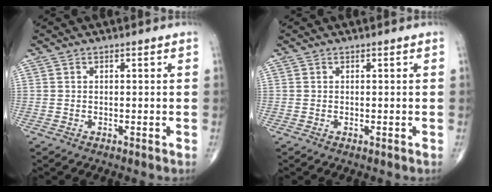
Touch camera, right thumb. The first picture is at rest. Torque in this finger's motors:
{"motor_torque": [0.05, -0.44, 0.12, -0.27, -0.06]}